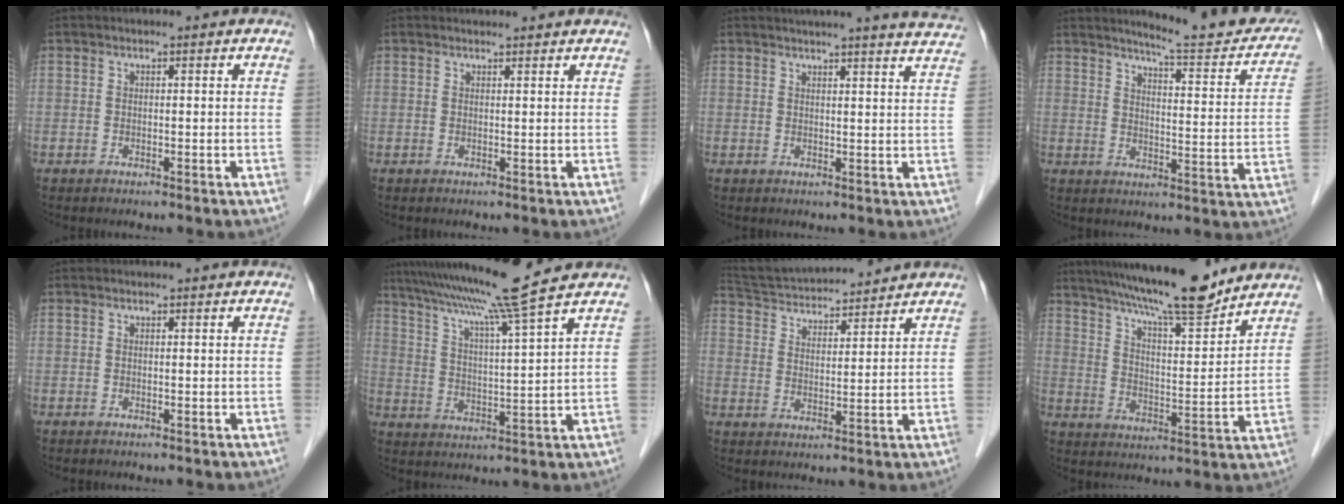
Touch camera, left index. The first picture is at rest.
{"total": 2.4, "force": [2.4, 0.2, 0.3], "torque": [-0.012, 0.016, 0.030]}
{"total": 16.0, "force": [15.0, 0.2, 5.7], "torque": [-0.077, -0.023, 0.170]}
{"total": 15.8, "force": [14.3, 1.7, 6.6], "torque": [-0.077, -0.044, 0.168]}
{"total": 0.5, "force": [0.5, 0.0, 0.1], "torque": [-0.001, 0.003, 0.008]}
{"total": 13.4, "force": [11.1, -2.7, 7.0], "torque": [-0.126, -0.005, 0.179]}
{"total": 14.0, "force": [13.2, 1.7, 4.4], "torque": [-0.085, 0.031, 0.220]}
{"total": 15.4, "force": [13.2, 1.2, 7.8], "torque": [-0.130, 0.004, 0.211]}